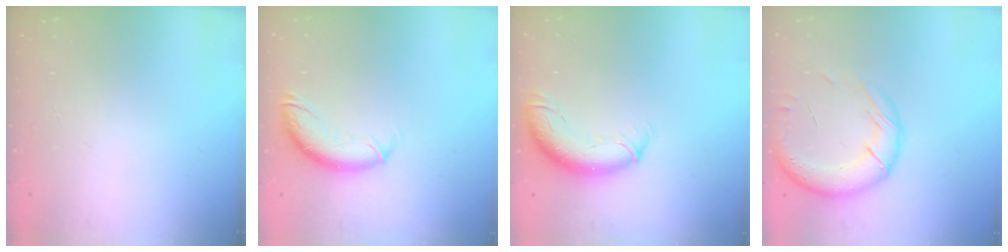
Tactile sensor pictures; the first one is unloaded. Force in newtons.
{"total": 10.3, "press": 10.3, "slide": 1.2}
{"total": 11.5, "press": 11.2, "slide": 2.8}
{"total": 19.3, "press": 18.8, "slide": 4.3}